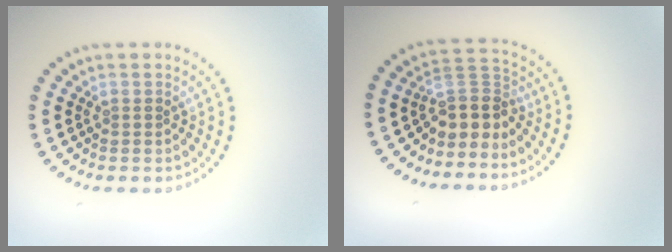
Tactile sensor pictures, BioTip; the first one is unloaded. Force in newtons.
{"total": 3.4, "press": 2.5, "slide": 2.3}